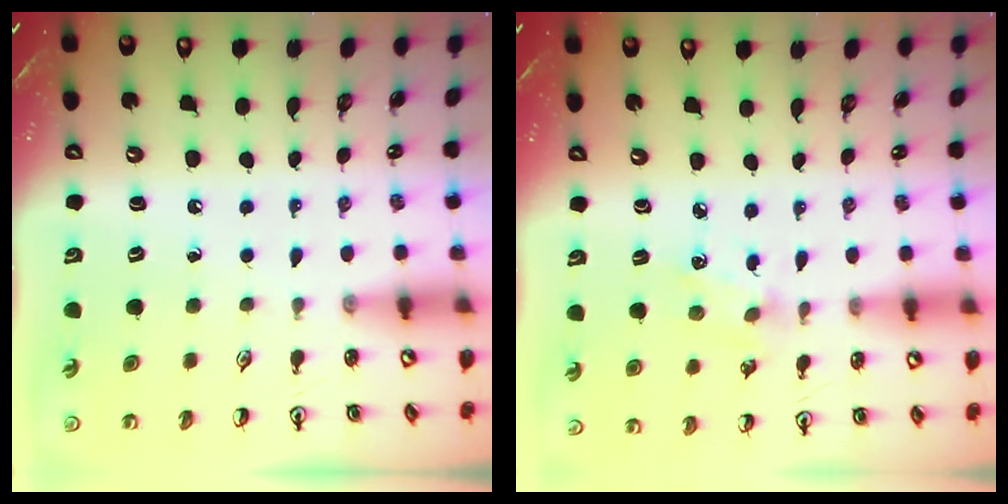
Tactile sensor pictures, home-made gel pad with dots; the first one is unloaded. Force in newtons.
{"total": 2.4, "press": 2.4, "slide": 0.6}